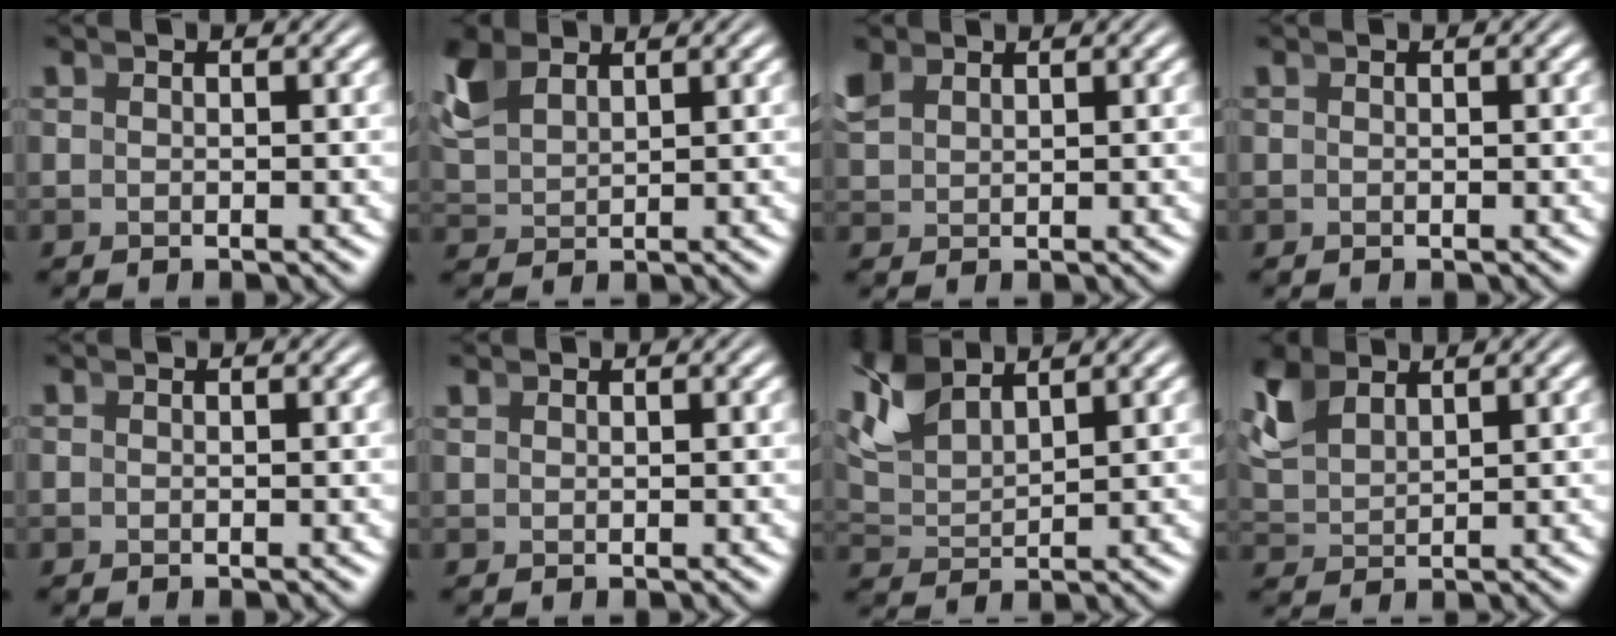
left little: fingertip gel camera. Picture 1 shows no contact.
{"total": 3.1, "force": [2.2, 1.6, 1.5], "torque": [-0.048, -0.001, 0.051]}
{"total": 1.6, "force": [1.3, 0.7, 0.6], "torque": [-0.020, -0.001, 0.036]}
{"total": 0.0}
{"total": 0.0}
{"total": 0.5, "force": [0.5, -0.2, -0.1], "torque": [0.006, 0.002, 0.015]}
{"total": 4.9, "force": [2.9, 2.4, 3.0], "torque": [-0.084, -0.002, 0.057]}
{"total": 3.8, "force": [2.4, 2.1, 2.0], "torque": [-0.063, -0.002, 0.054]}